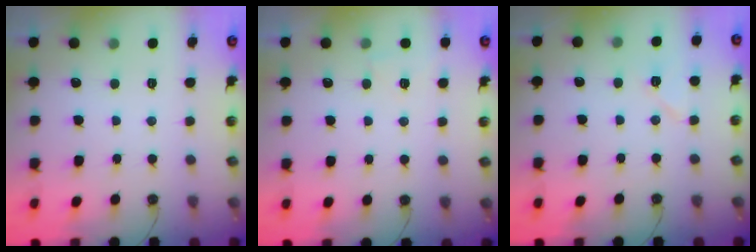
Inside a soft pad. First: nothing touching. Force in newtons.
{"total": 3.3, "press": 3.3, "slide": 0.5}
{"total": 6.7, "press": 6.5, "slide": 1.8}